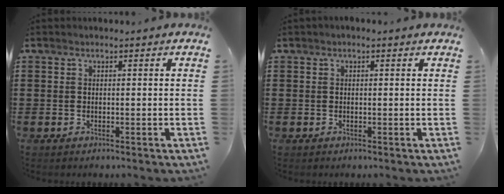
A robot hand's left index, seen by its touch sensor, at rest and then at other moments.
{"total": 0.6, "force": [0.0, 0.6, 0.2], "torque": [-0.006, 0.005, 0.000]}